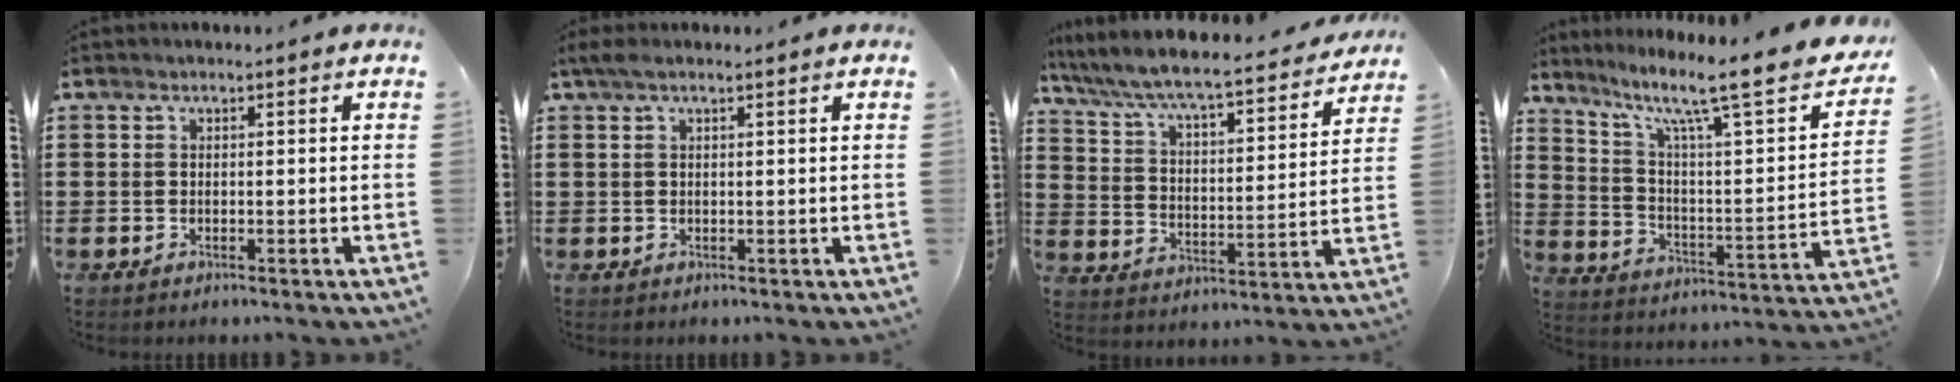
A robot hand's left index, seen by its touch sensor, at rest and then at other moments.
{"total": 1.4, "force": [0.7, 0.1, 1.2], "torque": [-0.025, -0.001, 0.014]}
{"total": 6.1, "force": [5.7, -0.1, 2.2], "torque": [-0.071, -0.048, 0.089]}
{"total": 10.3, "force": [7.8, 1.1, 6.7], "torque": [-0.137, -0.064, 0.115]}